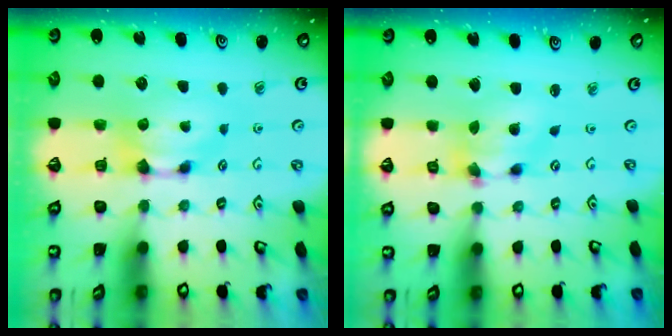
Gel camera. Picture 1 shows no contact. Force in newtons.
{"total": 4.2, "press": 3.8, "slide": 1.8}